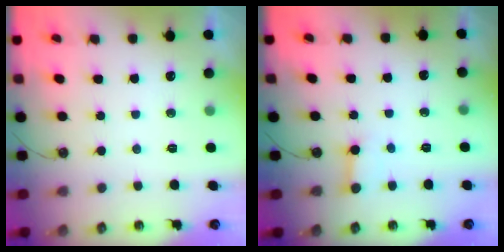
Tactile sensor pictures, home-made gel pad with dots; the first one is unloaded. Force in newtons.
{"total": 3.4, "press": 3.4, "slide": 0.5}